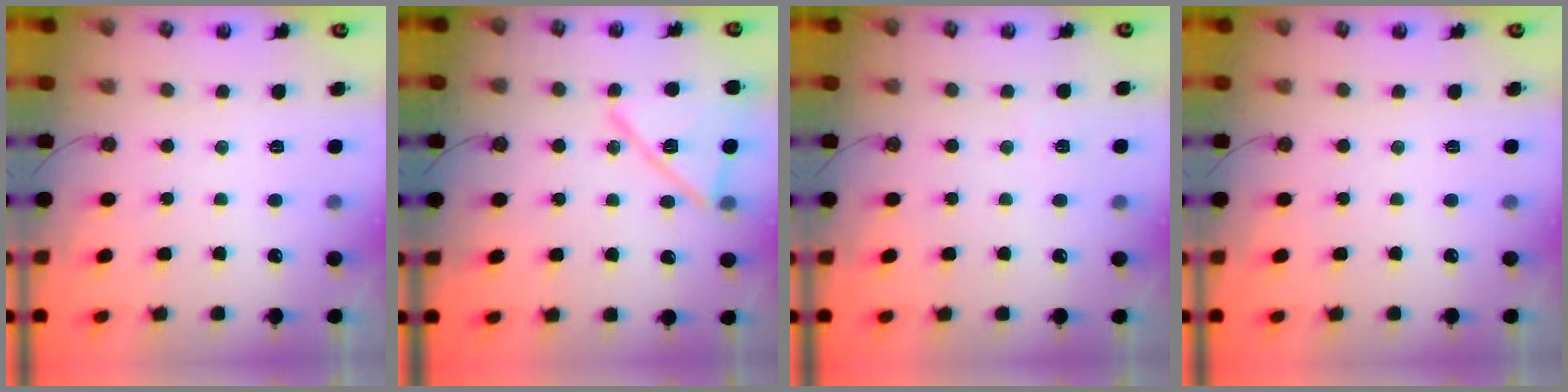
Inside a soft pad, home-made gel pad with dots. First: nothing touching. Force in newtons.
{"total": 15.1, "press": 15.1, "slide": 0.3}
{"total": 2.8, "press": 2.0, "slide": 2.0}
{"total": 0.0}